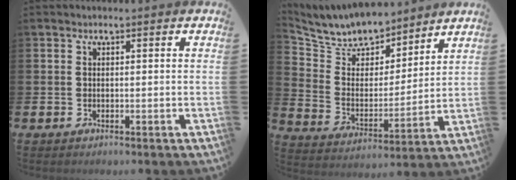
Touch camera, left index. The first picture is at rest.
{"total": 7.9, "force": [7.6, 2.3, 0.3], "torque": [-0.055, -0.063, 0.136]}